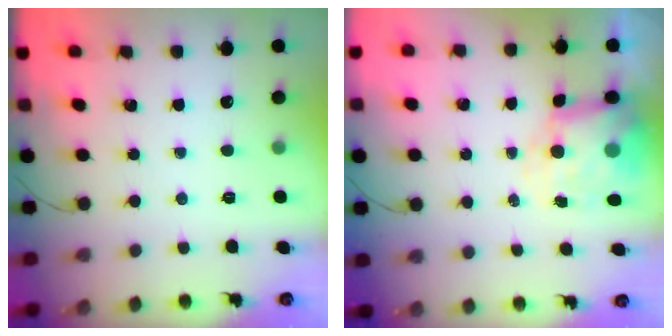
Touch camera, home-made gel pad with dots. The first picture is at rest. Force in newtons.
{"total": 7.5, "press": 7.3, "slide": 1.3}